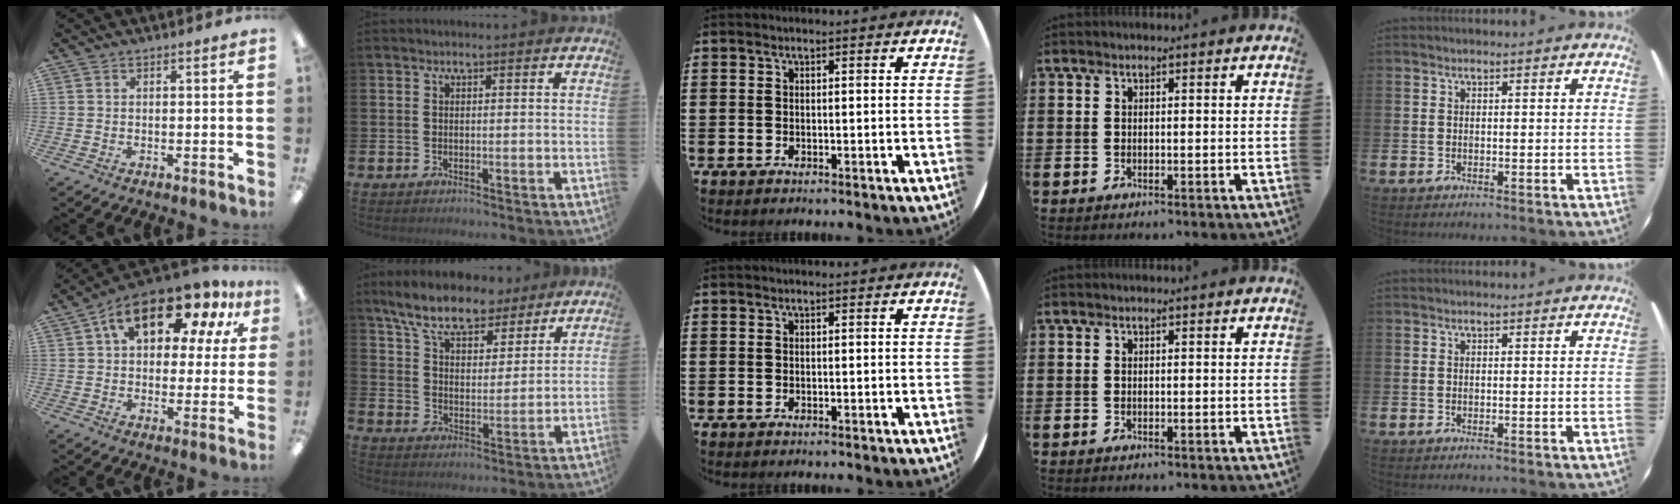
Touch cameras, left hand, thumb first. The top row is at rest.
{"thumb": {"total": 17.2, "force": [9.4, 8.8, 11.5], "torque": [-0.183, -0.032, 0.158]}, "index": {"total": 9.4, "force": [8.3, 3.0, 3.2], "torque": [-0.093, -0.037, 0.150]}}